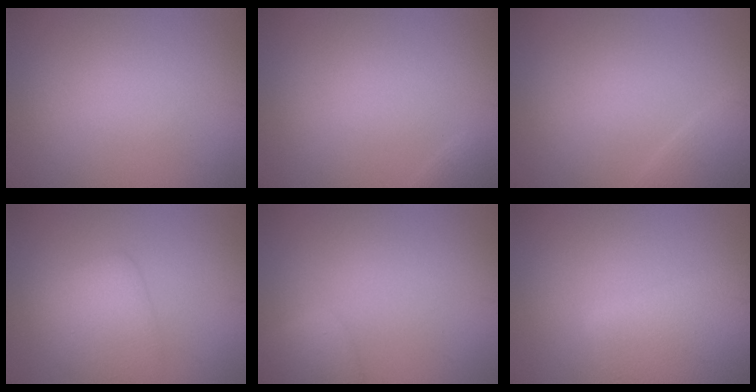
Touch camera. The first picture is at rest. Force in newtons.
{"total": 0.5, "press": 0.5, "slide": 0.0}
{"total": 1.7, "press": 1.7, "slide": 0.1}
{"total": 3.0, "press": 3.0, "slide": 0.2}
{"total": 2.4, "press": 2.4, "slide": 0.2}
{"total": 5.5, "press": 5.5, "slide": 0.3}